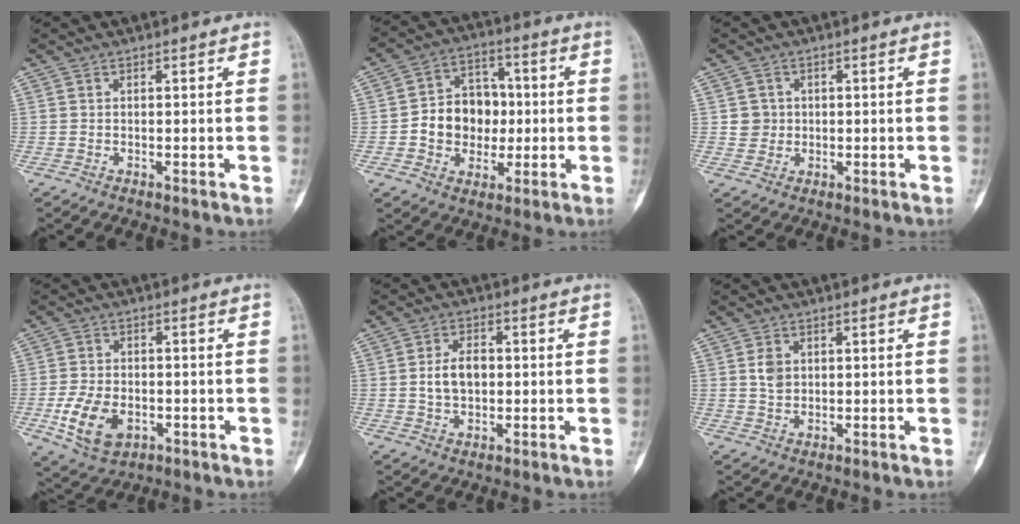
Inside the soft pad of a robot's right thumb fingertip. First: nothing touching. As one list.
[{"total": 11.9, "force": [-0.6, 9.9, 6.7], "torque": [-0.057, 0.028, -0.011]}, {"total": 2.9, "force": [0.3, 2.9, 0.4], "torque": [0.013, 0.004, 0.005]}, {"total": 9.5, "force": [-2.8, 6.2, 6.6], "torque": [-0.118, 0.003, -0.041]}, {"total": 6.1, "force": [0.2, 4.1, 4.5], "torque": [-0.072, 0.009, 0.004]}, {"total": 3.2, "force": [0.8, 2.5, 1.9], "torque": [-0.022, -0.003, 0.016]}]